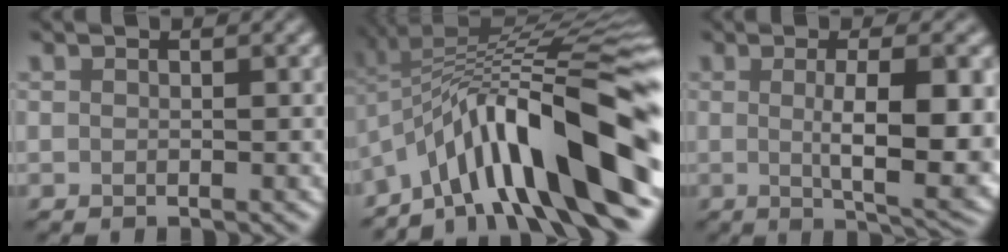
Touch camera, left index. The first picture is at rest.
{"total": 14.2, "force": [-5.7, 3.3, 12.6], "torque": [-0.196, 0.035, -0.079]}
{"total": 9.0, "force": [-0.6, 2.2, 8.7], "torque": [-0.118, -0.003, 0.009]}